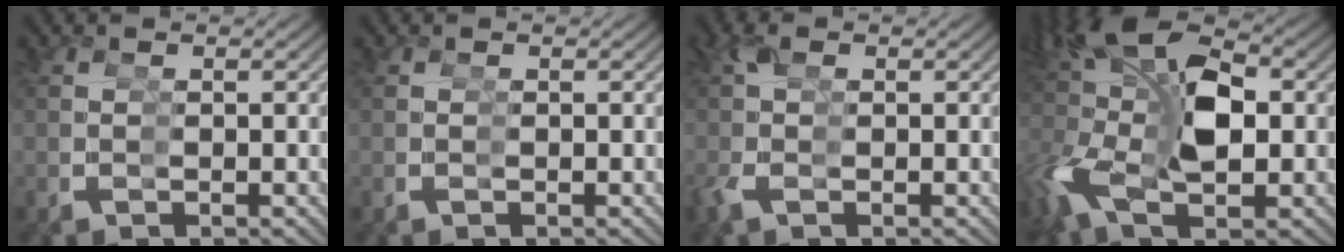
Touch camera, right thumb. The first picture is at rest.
{"total": 0.0}
{"total": 1.2, "force": [-0.3, 1.0, 0.6], "torque": [-0.026, -0.007, -0.003]}
{"total": 12.2, "force": [-1.9, 7.2, 9.7], "torque": [-0.179, -0.022, -0.027]}